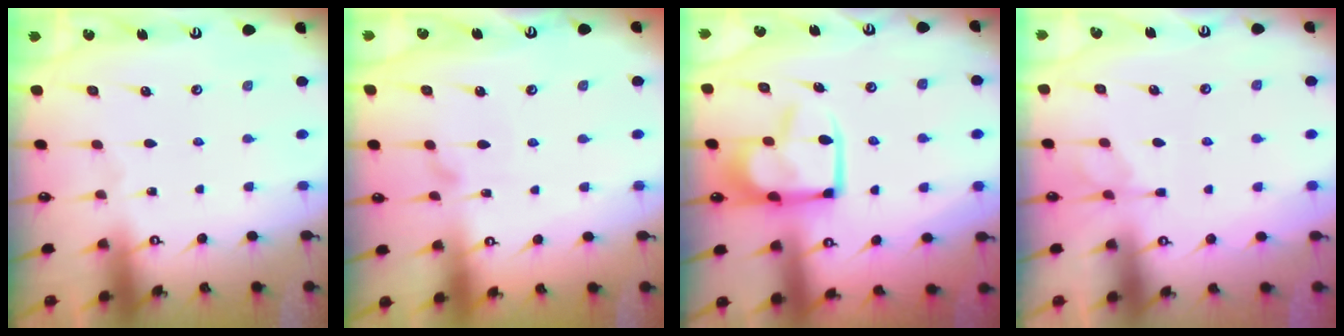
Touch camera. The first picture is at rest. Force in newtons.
{"total": 3.7, "press": 3.6, "slide": 0.4}
{"total": 11.3, "press": 11.2, "slide": 1.3}
{"total": 2.6, "press": 2.3, "slide": 1.2}